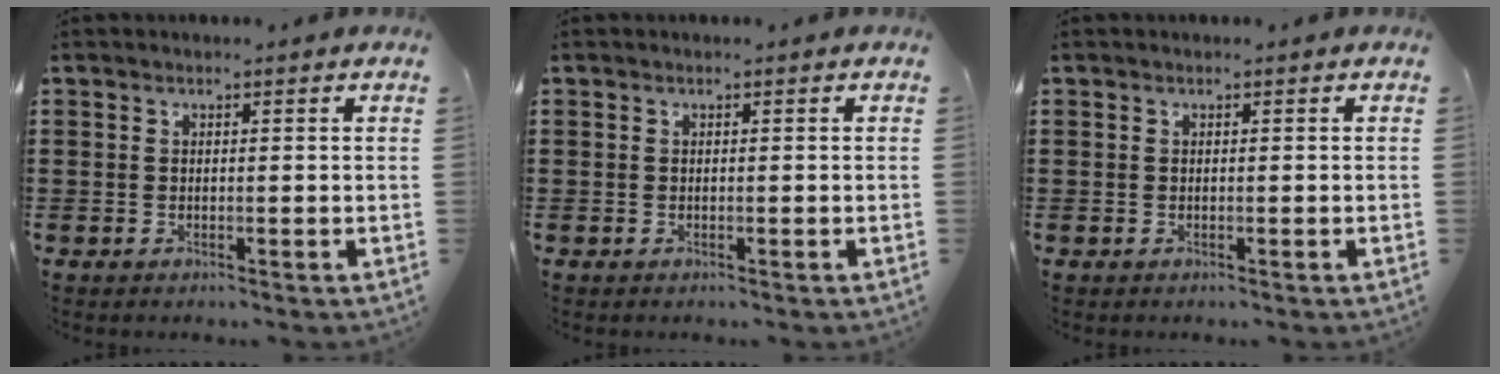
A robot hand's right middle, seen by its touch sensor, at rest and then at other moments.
{"total": 0.0}
{"total": 0.0}